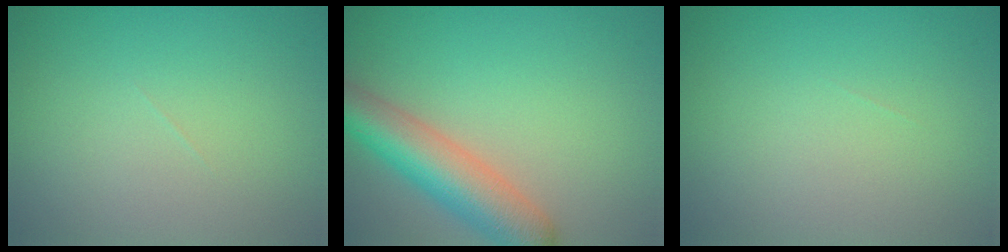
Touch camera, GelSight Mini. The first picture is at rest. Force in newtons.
{"total": 6.5, "press": 6.5, "slide": 0.3}
{"total": 0.0}